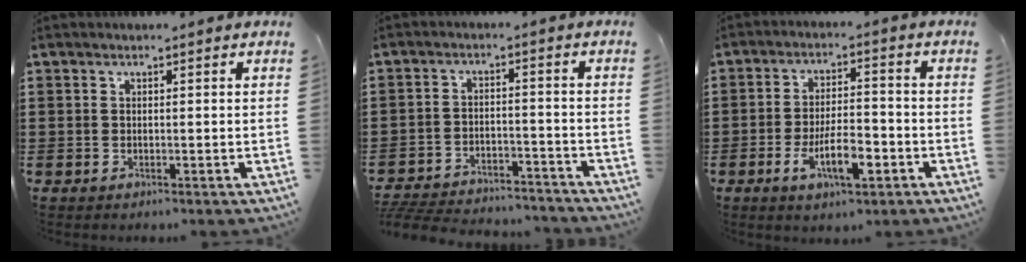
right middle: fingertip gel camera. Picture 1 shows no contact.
{"total": 5.3, "force": [-5.2, 0.6, 0.7], "torque": [-0.024, 0.004, -0.110]}
{"total": 7.8, "force": [-3.3, 2.9, 6.4], "torque": [-0.114, -0.006, -0.061]}